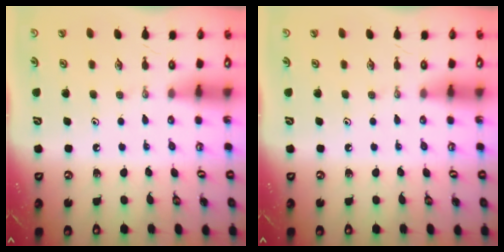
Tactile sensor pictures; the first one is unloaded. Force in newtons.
{"total": 0.0}